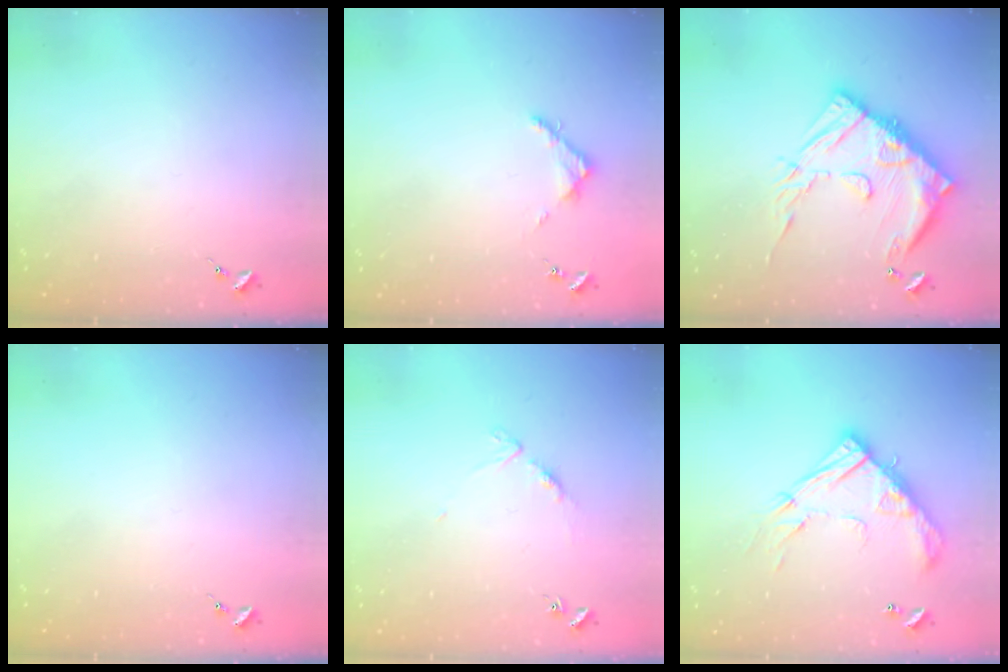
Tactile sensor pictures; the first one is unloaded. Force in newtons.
{"total": 3.6, "press": 3.6, "slide": 0.3}
{"total": 19.6, "press": 19.5, "slide": 2.0}
{"total": 0.0}
{"total": 5.5, "press": 5.5, "slide": 0.4}
{"total": 17.3, "press": 17.3, "slide": 1.4}